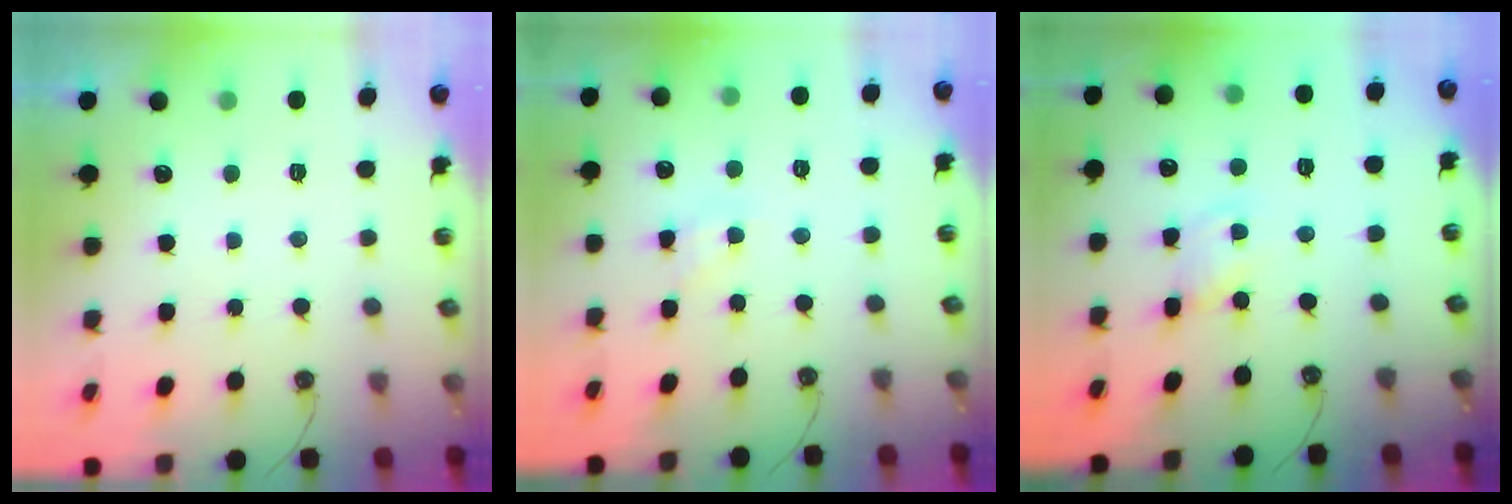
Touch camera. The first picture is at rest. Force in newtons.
{"total": 3.0, "press": 3.0, "slide": 0.2}
{"total": 1.6, "press": 1.6, "slide": 0.2}